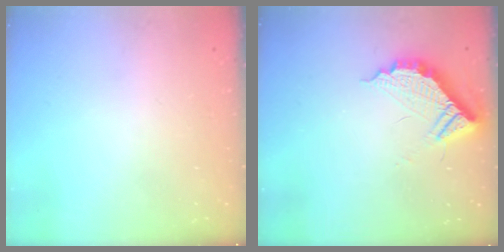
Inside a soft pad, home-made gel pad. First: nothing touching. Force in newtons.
{"total": 11.1, "press": 11.1, "slide": 0.4}